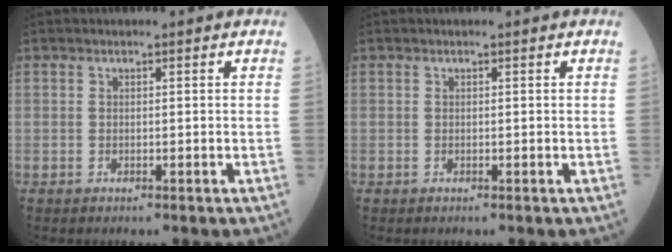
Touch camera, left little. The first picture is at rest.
{"total": 0.0}